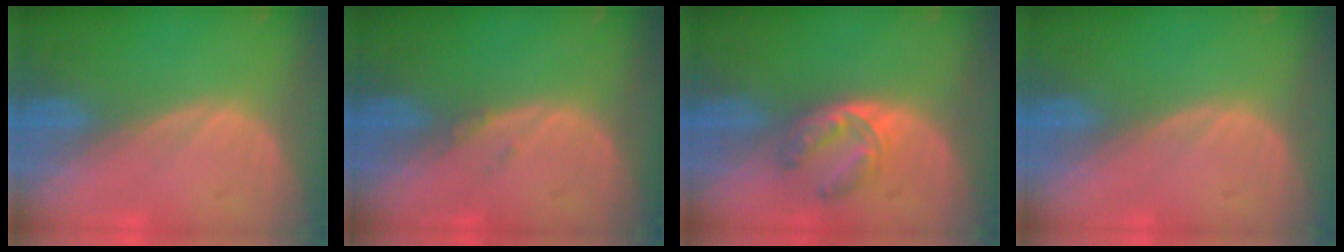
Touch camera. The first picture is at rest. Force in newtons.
{"total": 0.8, "press": 0.8, "slide": 0.1}
{"total": 5.1, "press": 4.9, "slide": 1.4}
{"total": 0.0}